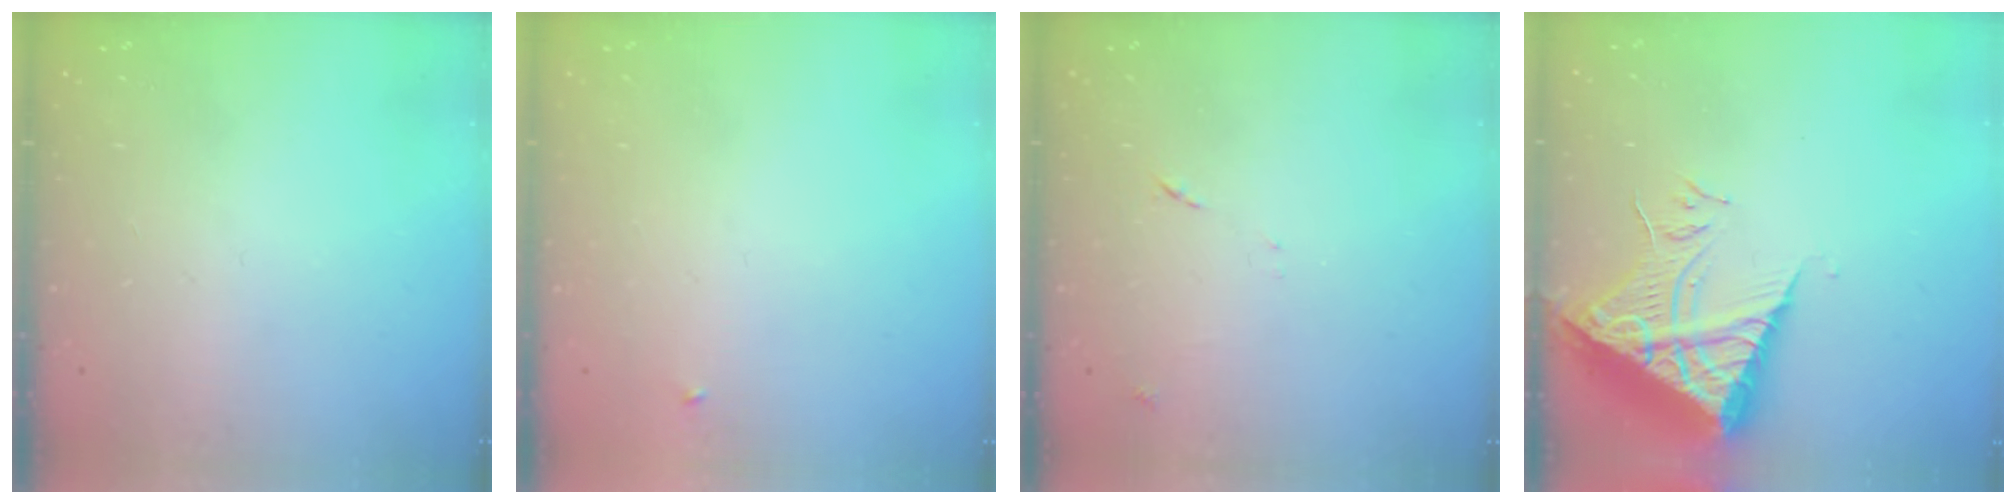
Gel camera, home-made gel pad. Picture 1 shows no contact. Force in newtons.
{"total": 2.3, "press": 2.3, "slide": 0.2}
{"total": 8.5, "press": 8.5, "slide": 0.7}
{"total": 10.3, "press": 10.2, "slide": 1.1}